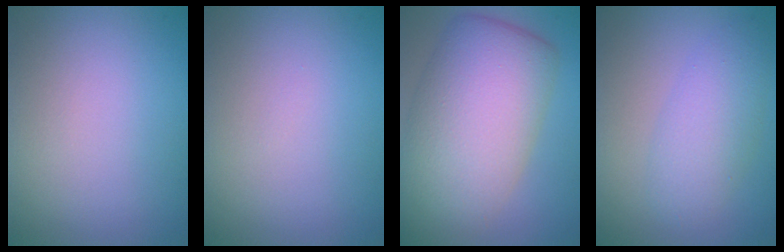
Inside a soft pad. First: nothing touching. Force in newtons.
{"total": 0.0}
{"total": 10.3, "press": 10.3, "slide": 0.6}
{"total": 3.7, "press": 3.7, "slide": 0.1}